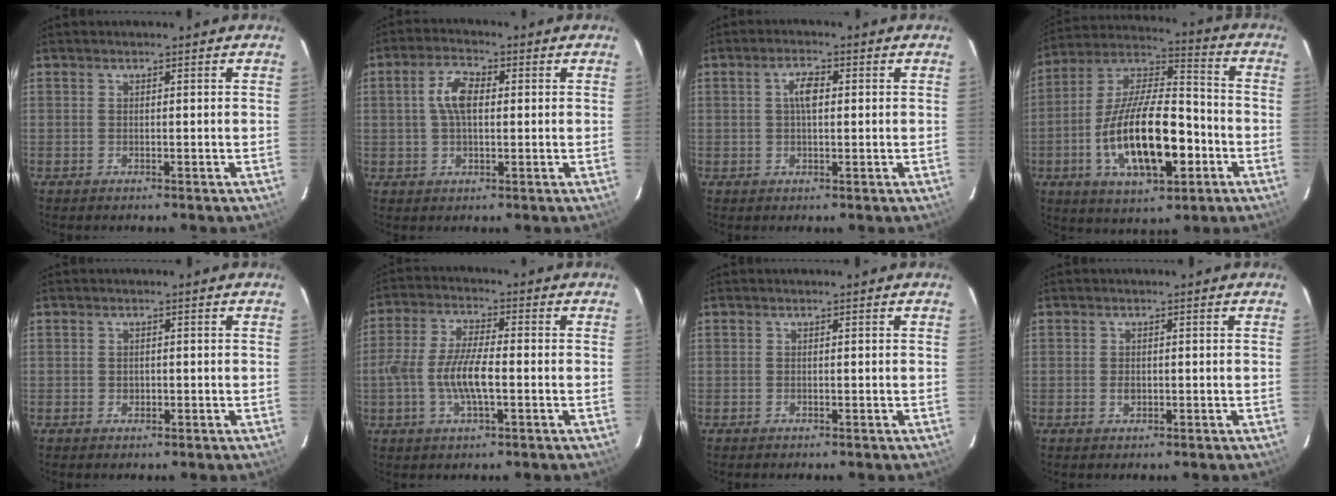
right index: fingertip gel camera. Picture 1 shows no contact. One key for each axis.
{"total": 5.8, "fx": 0.7, "fy": 2.9, "fz": 4.9, "tx": -0.095, "ty": 0.014, "tz": 0.015}
{"total": 3.4, "fx": 0.5, "fy": 1.4, "fz": 3.0, "tx": -0.057, "ty": 0.009, "tz": 0.010}
{"total": 20.5, "fx": -6.1, "fy": 8.2, "fz": 17.8, "tx": -0.340, "ty": 0.000, "tz": -0.101}
{"total": 1.0, "fx": -0.1, "fy": 0.9, "fz": 0.5, "tx": -0.004, "ty": 0.002, "tz": -0.001}
{"total": 9.3, "fx": -2.1, "fy": 2.8, "fz": 8.6, "tx": -0.177, "ty": 0.001, "tz": -0.043}
{"total": 0.0}
{"total": 1.3, "fx": -0.2, "fy": 1.0, "fz": 0.9, "tx": -0.014, "ty": 0.001, "tz": -0.004}